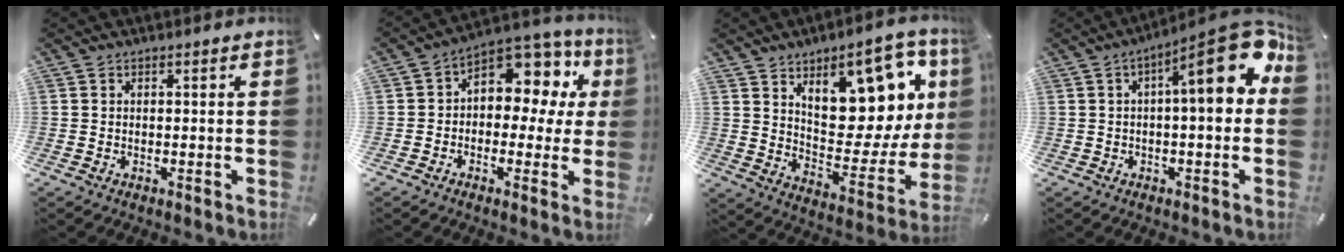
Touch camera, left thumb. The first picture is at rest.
{"total": 9.7, "force": [2.9, 6.8, 6.3], "torque": [-0.084, -0.032, 0.051]}
{"total": 20.3, "force": [10.8, 9.9, 14.0], "torque": [-0.185, -0.082, 0.182]}
{"total": 16.3, "force": [4.9, 4.6, 14.9], "torque": [-0.192, -0.043, 0.067]}